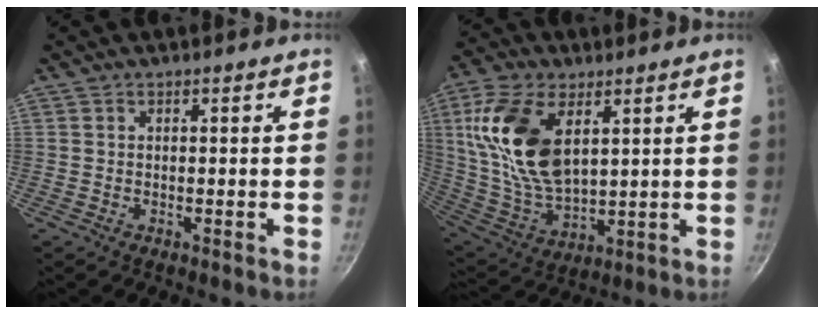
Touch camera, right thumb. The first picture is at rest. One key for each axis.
{"total": 18.9, "fx": 5.8, "fy": 10.4, "fz": 14.7, "tx": -0.278, "ty": -0.019, "tz": 0.122}